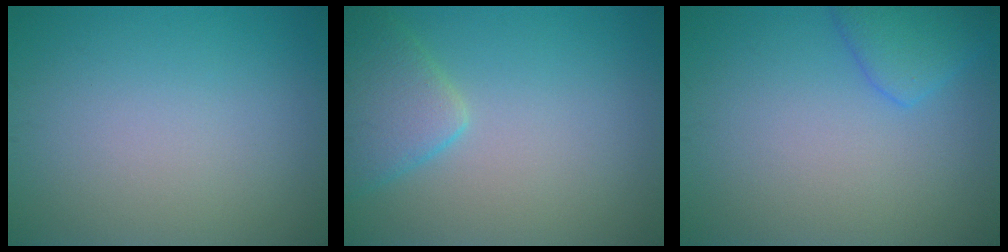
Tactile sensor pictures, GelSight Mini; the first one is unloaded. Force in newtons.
{"total": 3.7, "press": 3.7, "slide": 0.3}
{"total": 2.9, "press": 2.9, "slide": 0.2}